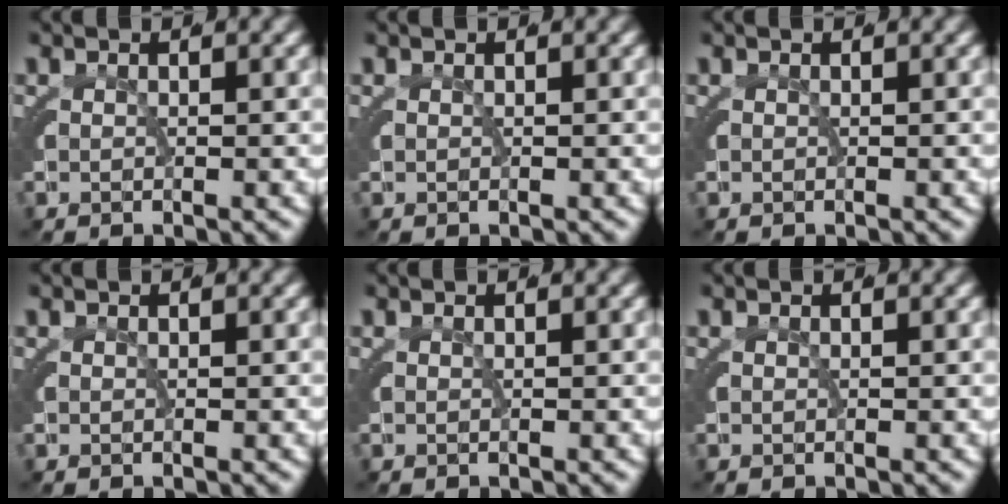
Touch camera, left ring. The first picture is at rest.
{"total": 0.0}
{"total": 0.0}
{"total": 0.0}
{"total": 0.0}
{"total": 0.0}